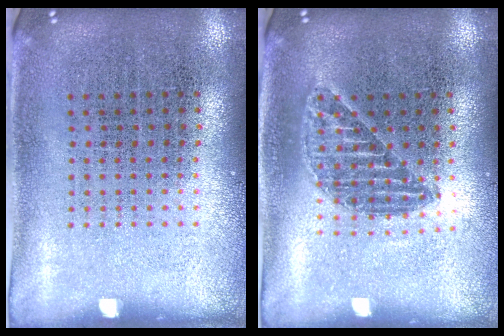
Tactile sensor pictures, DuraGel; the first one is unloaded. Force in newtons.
{"total": 1.2, "press": 1.1, "slide": 0.5}